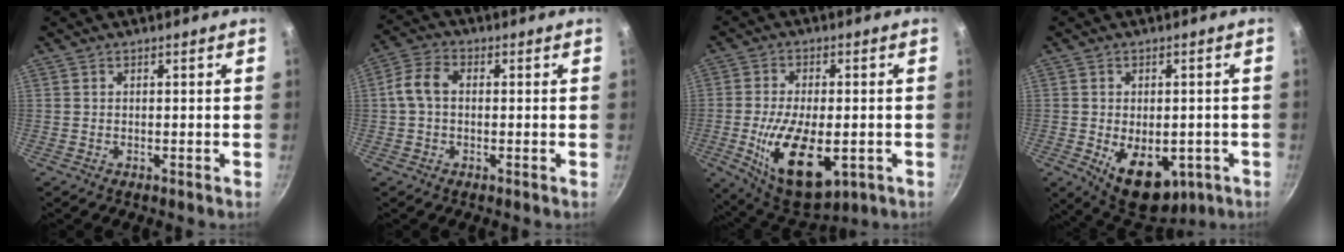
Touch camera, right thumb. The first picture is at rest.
{"total": 5.9, "force": [0.2, 4.0, 4.3], "torque": [-0.087, 0.019, -0.003]}
{"total": 16.0, "force": [-3.9, 7.8, 13.4], "torque": [-0.227, -0.010, -0.044]}
{"total": 12.6, "force": [-4.1, 7.6, 9.1], "torque": [-0.118, 0.000, -0.041]}